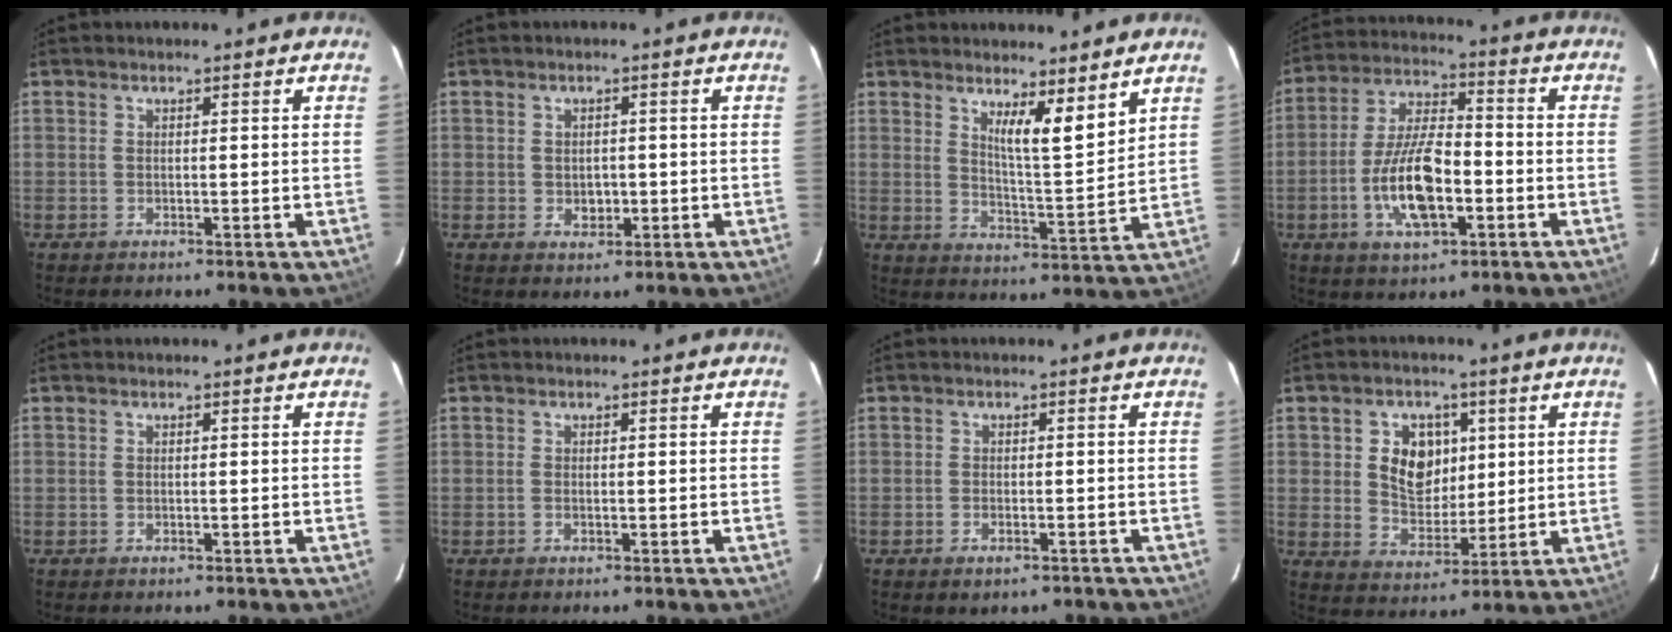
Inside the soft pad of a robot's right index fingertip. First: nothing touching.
{"total": 2.7, "force": [-0.2, 2.3, 1.3], "torque": [-0.021, 0.003, 0.002]}
{"total": 8.1, "force": [5.8, 0.8, 5.6], "torque": [-0.080, -0.020, 0.091]}
{"total": 13.4, "force": [-4.0, 5.3, 11.7], "torque": [-0.239, -0.001, -0.072]}
{"total": 0.0}
{"total": 0.0}
{"total": 3.5, "force": [-2.3, 1.6, 2.0], "torque": [-0.040, -0.009, -0.031]}
{"total": 8.9, "force": [2.2, 6.8, 5.3], "torque": [-0.098, 0.010, 0.048]}